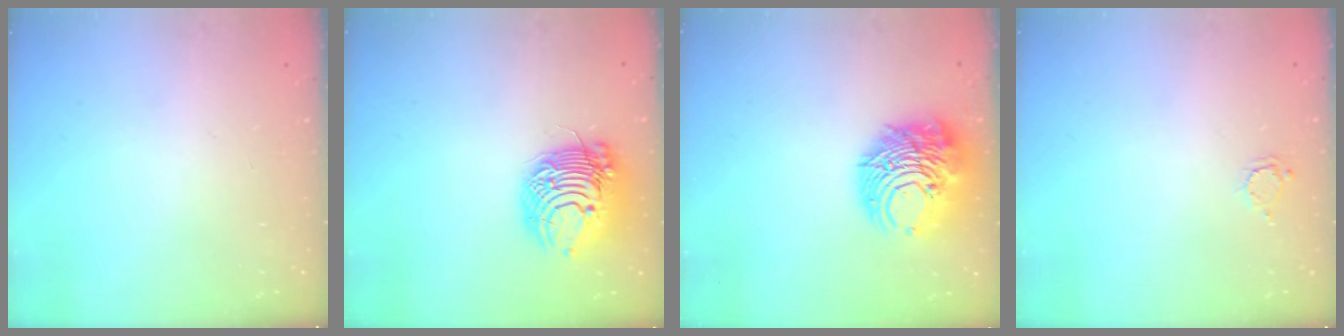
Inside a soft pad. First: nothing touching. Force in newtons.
{"total": 14.8, "press": 14.8, "slide": 0.2}
{"total": 13.2, "press": 13.1, "slide": 1.6}
{"total": 2.9, "press": 2.9, "slide": 0.4}